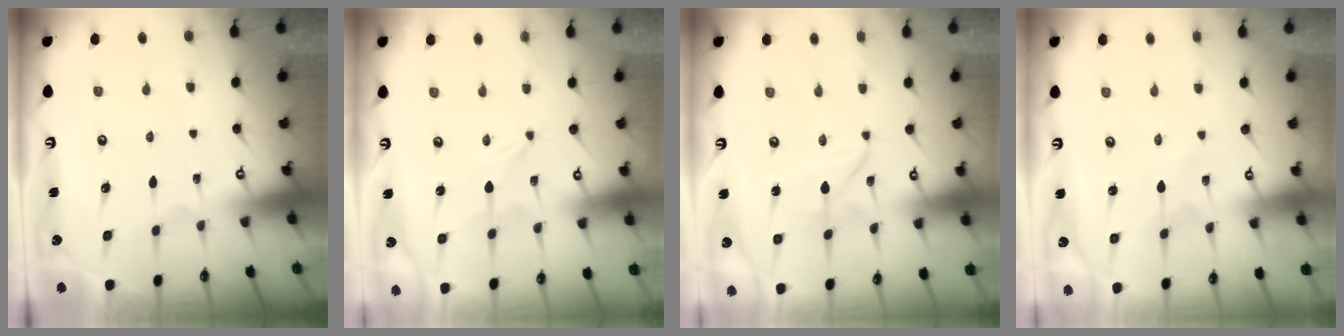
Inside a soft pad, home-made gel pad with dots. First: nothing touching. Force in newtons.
{"total": 0.0}
{"total": 1.9, "press": 1.9, "slide": 0.2}
{"total": 0.0}